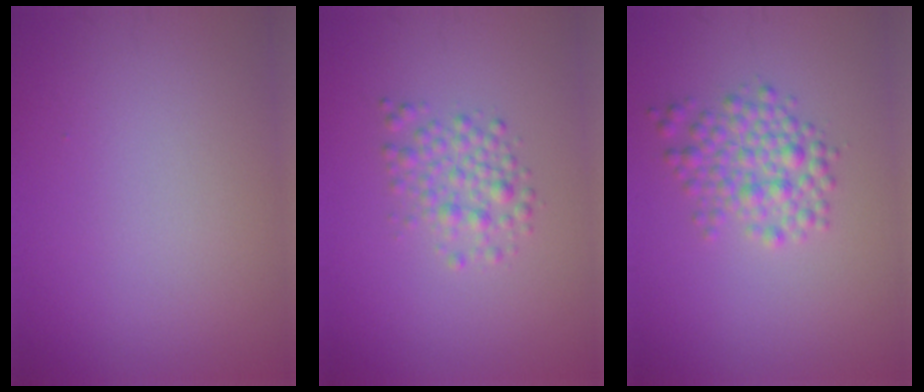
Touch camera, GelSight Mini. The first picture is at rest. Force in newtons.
{"total": 2.5, "press": 2.5, "slide": 0.0}
{"total": 3.4, "press": 3.4, "slide": 0.1}